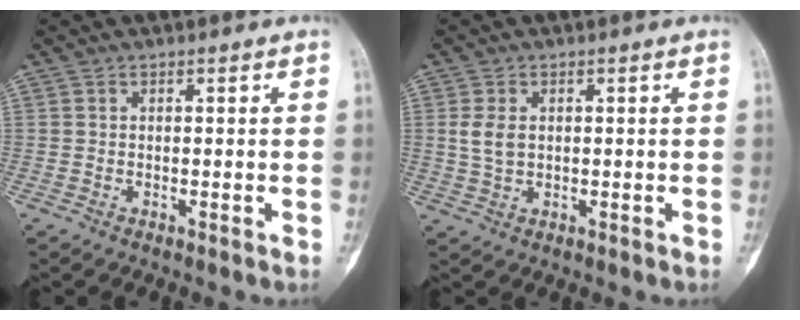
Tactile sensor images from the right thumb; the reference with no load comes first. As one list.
[{"total": 3.3, "force": [0.5, 2.4, 2.2], "torque": [-0.033, 0.000, 0.013]}]